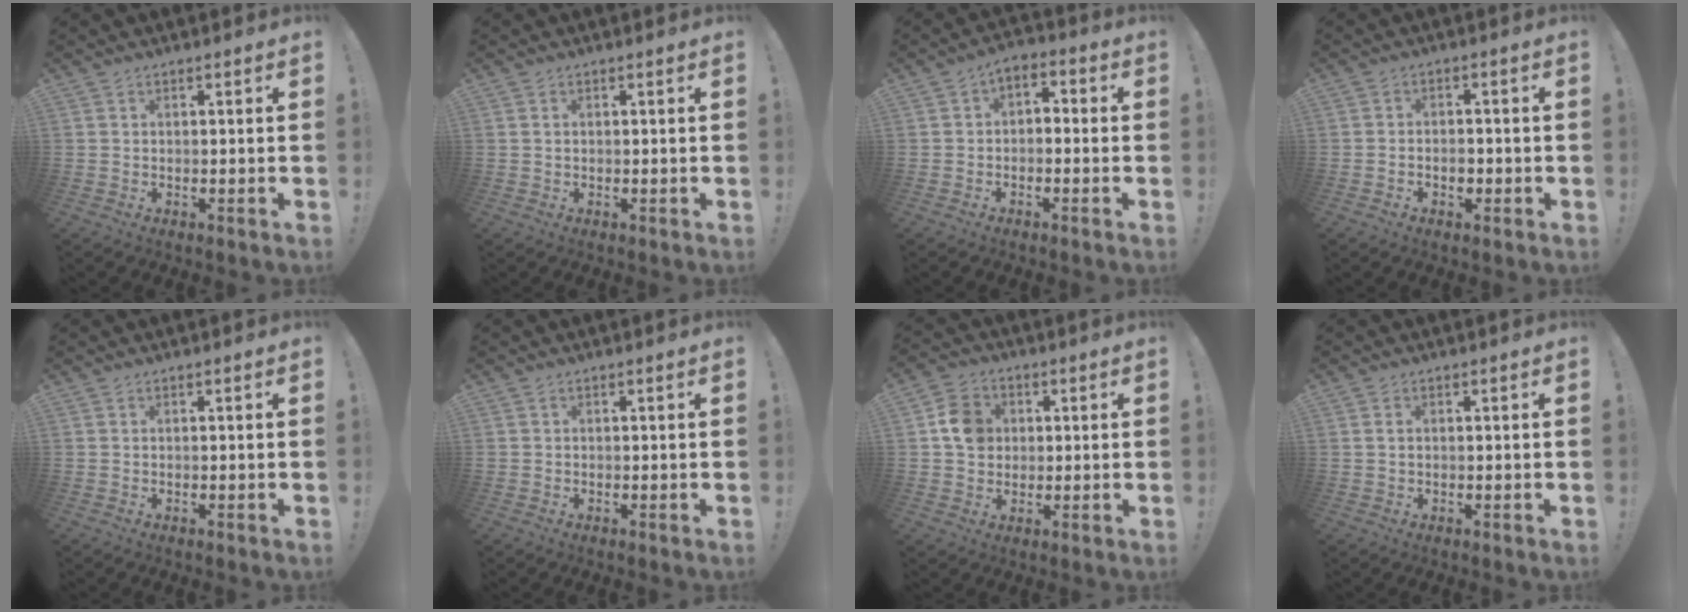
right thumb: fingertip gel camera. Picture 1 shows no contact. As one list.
[{"total": 0.6, "force": [0.3, 0.4, 0.4], "torque": [-0.013, 0.005, 0.005]}, {"total": 4.2, "force": [-2.5, 2.7, 2.0], "torque": [-0.026, 0.020, -0.043]}, {"total": 2.9, "force": [-1.4, 2.1, 1.4], "torque": [-0.021, 0.003, -0.025]}, {"total": 0.0}, {"total": 0.0}, {"total": 8.8, "force": [1.5, 7.8, 3.8], "torque": [-0.037, 0.006, 0.030]}, {"total": 1.1, "force": [0.3, 0.7, 0.8], "torque": [-0.022, 0.005, 0.006]}]